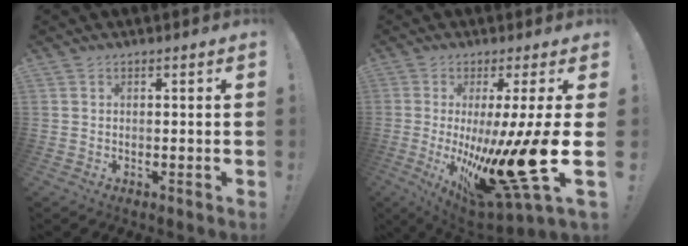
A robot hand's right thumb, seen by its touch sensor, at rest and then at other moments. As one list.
[{"total": 24.4, "force": [-4.0, 5.2, 23.5], "torque": [-0.326, -0.022, -0.035]}]